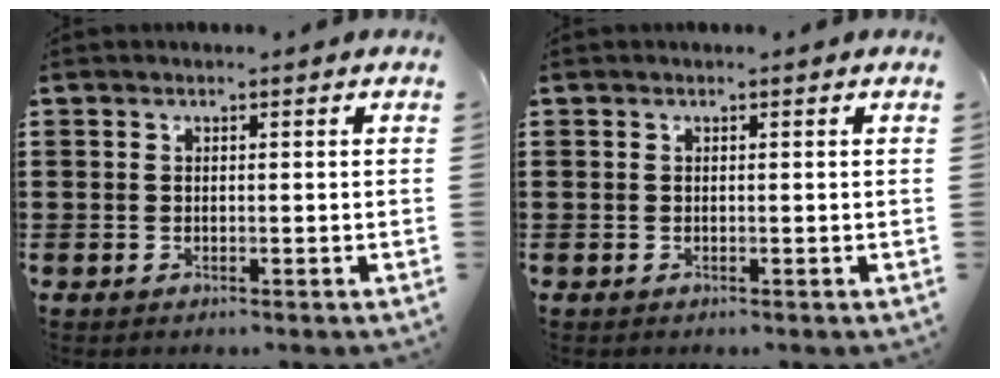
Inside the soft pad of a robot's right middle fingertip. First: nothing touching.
{"total": 0.0}